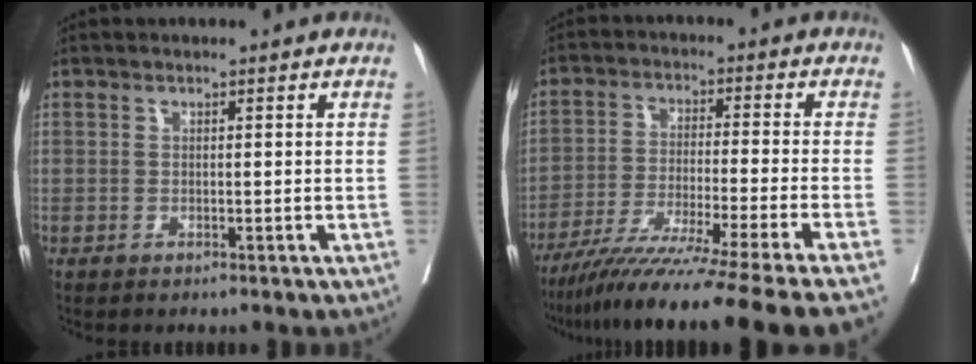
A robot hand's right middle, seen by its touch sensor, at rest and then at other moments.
{"total": 17.3, "force": [-14.2, -3.2, 9.3], "torque": [-0.135, -0.056, -0.228]}